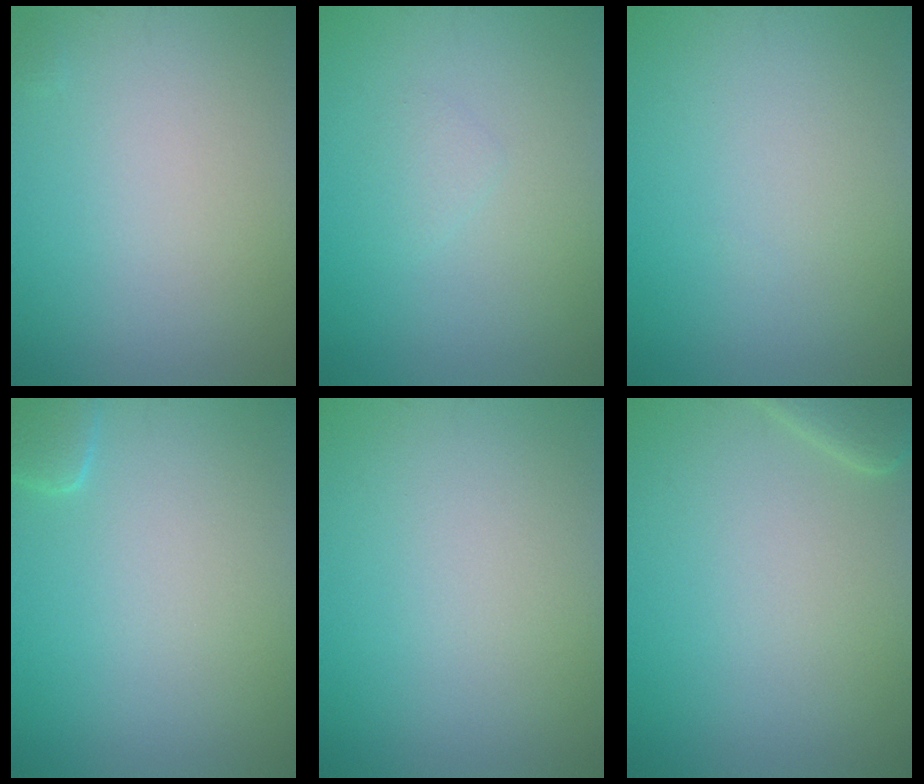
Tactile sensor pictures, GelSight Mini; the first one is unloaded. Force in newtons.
{"total": 0.9, "press": 0.9, "slide": 0.1}
{"total": 0.0}
{"total": 1.7, "press": 1.7, "slide": 0.2}
{"total": 0.0}
{"total": 2.4, "press": 2.3, "slide": 0.4}